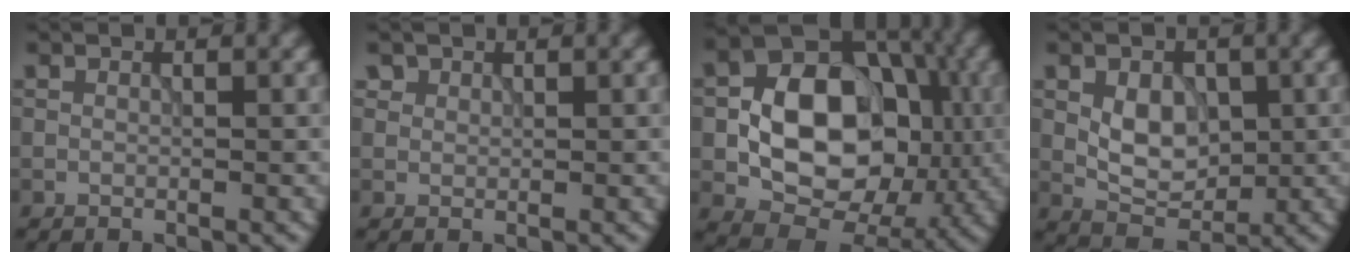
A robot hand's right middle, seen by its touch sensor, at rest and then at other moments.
{"total": 1.3, "force": [0.9, 1.0, 0.3], "torque": [-0.013, -0.011, 0.024]}
{"total": 11.7, "force": [-1.3, 8.4, 8.0], "torque": [-0.120, 0.013, -0.030]}
{"total": 4.1, "force": [0.1, 2.8, 3.0], "torque": [-0.050, -0.004, 0.001]}